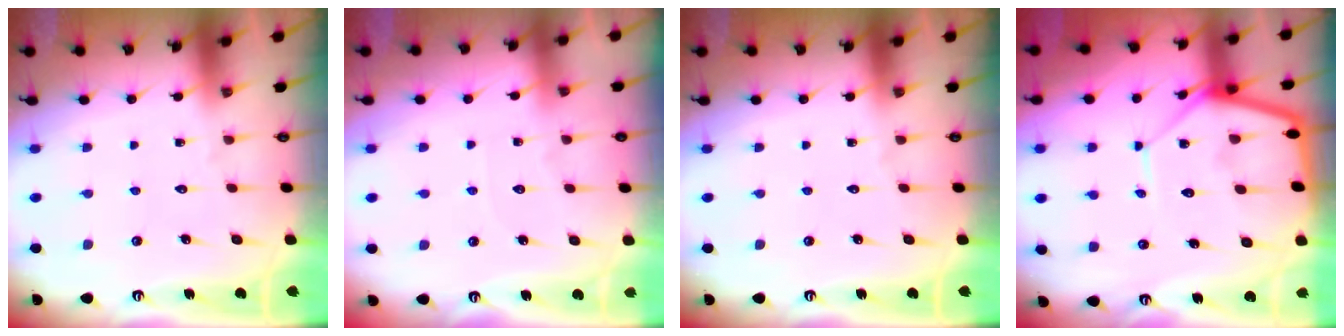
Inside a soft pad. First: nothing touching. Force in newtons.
{"total": 3.7, "press": 3.6, "slide": 0.4}
{"total": 0.0}
{"total": 12.6, "press": 12.5, "slide": 1.1}